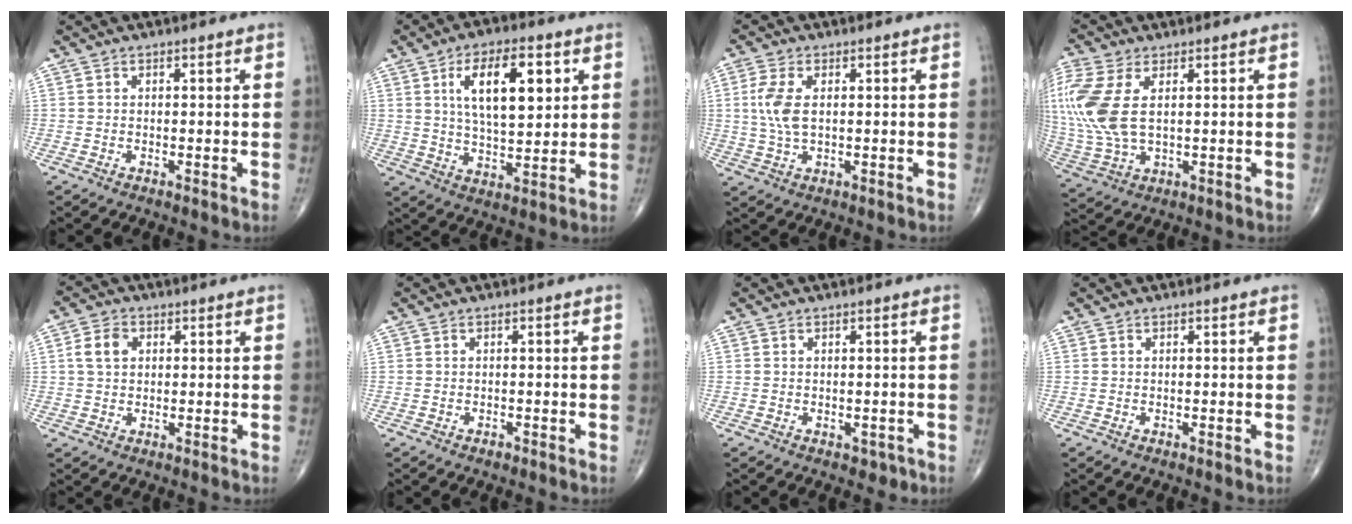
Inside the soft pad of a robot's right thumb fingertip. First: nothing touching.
{"total": 13.7, "force": [4.4, 6.0, 11.5], "torque": [-0.174, -0.012, 0.077]}
{"total": 6.3, "force": [0.9, 3.2, 5.4], "torque": [-0.129, 0.002, 0.018]}
{"total": 14.8, "force": [2.9, 7.8, 12.2], "torque": [-0.316, -0.001, 0.065]}
{"total": 4.7, "force": [1.1, 3.5, 3.0], "torque": [-0.054, 0.006, 0.017]}
{"total": 0.6, "force": [-0.4, 0.4, 0.3], "torque": [-0.002, 0.001, -0.008]}
{"total": 1.4, "force": [-0.5, 1.1, 0.7], "torque": [0.001, 0.001, -0.003]}
{"total": 0.0}